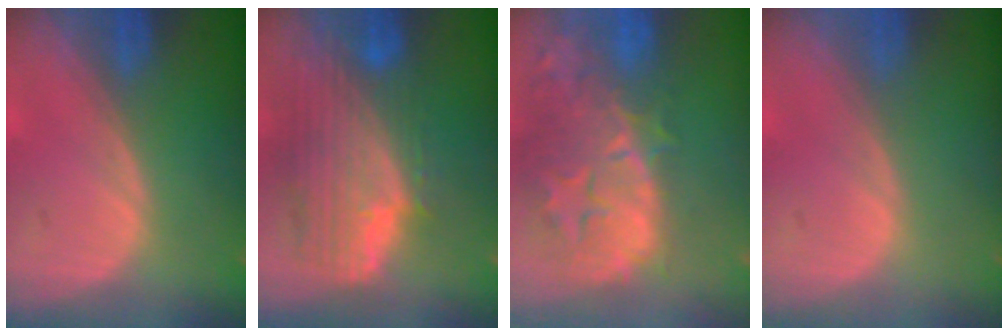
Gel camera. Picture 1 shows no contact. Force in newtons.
{"total": 11.5, "press": 9.8, "slide": 6.0}
{"total": 14.7, "press": 11.8, "slide": 8.8}
{"total": 0.0}